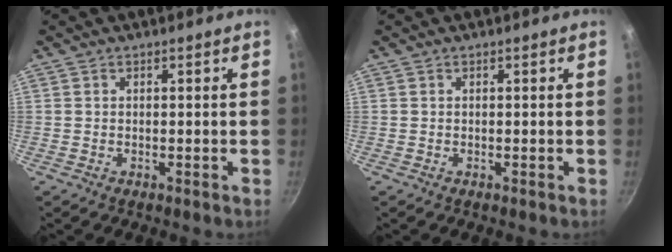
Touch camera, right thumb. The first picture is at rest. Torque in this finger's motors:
{"motor_torque": [0.21, 0.21, -0.30, 0.30, 0.00]}